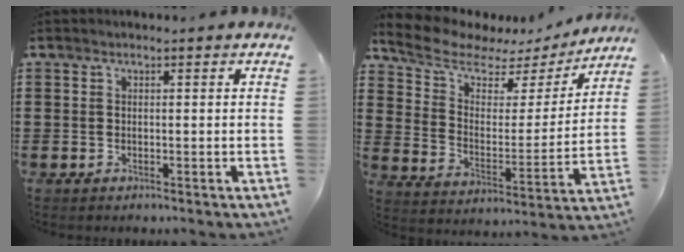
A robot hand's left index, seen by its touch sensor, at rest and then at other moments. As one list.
[{"total": 7.3, "force": [6.1, 3.1, 2.5], "torque": [-0.085, -0.034, 0.104]}]